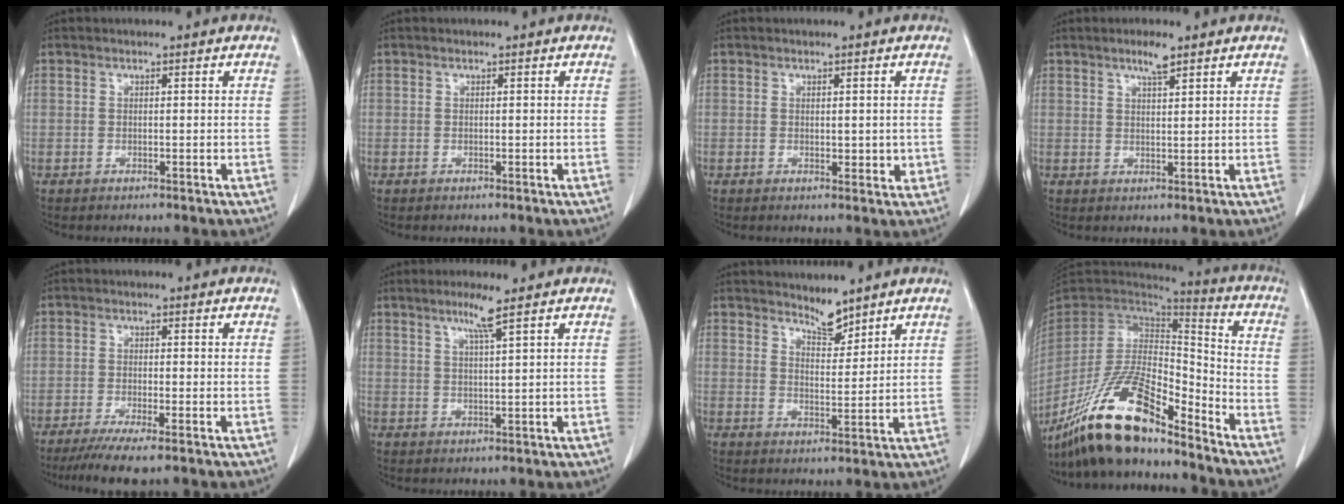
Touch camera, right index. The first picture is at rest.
{"total": 0.0}
{"total": 2.2, "force": [0.2, 1.3, 1.7], "torque": [-0.017, -0.004, 0.008]}
{"total": 3.0, "force": [2.1, 0.4, 2.0], "torque": [-0.040, 0.001, 0.037]}
{"total": 6.0, "force": [-4.3, 0.0, 4.2], "torque": [-0.065, -0.014, -0.072]}
{"total": 3.6, "force": [2.3, -0.7, 2.7], "torque": [-0.053, -0.003, 0.045]}
{"total": 3.8, "force": [3.6, 0.9, 0.8], "torque": [-0.012, -0.003, 0.065]}
{"total": 18.4, "force": [-14.0, 4.0, 11.2], "torque": [-0.223, -0.011, -0.262]}